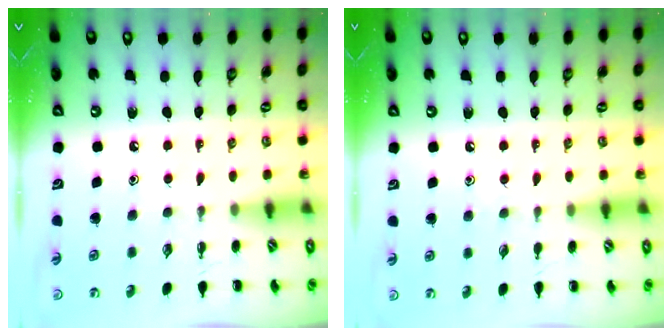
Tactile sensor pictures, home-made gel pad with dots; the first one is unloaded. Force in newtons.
{"total": 2.3, "press": 2.3, "slide": 0.6}